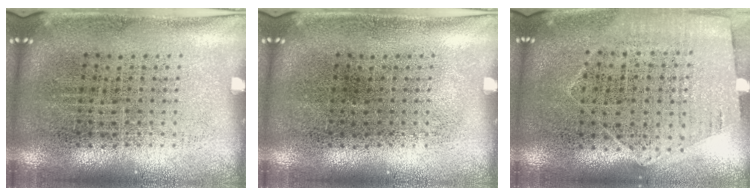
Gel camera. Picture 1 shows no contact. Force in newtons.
{"total": 0.0}
{"total": 1.3, "press": 1.1, "slide": 0.6}